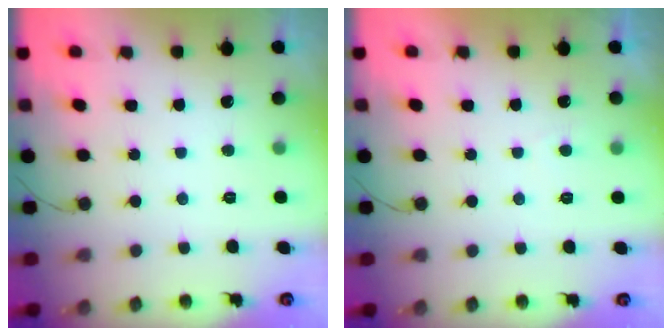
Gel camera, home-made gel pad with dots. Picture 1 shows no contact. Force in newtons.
{"total": 1.1, "press": 1.0, "slide": 0.5}